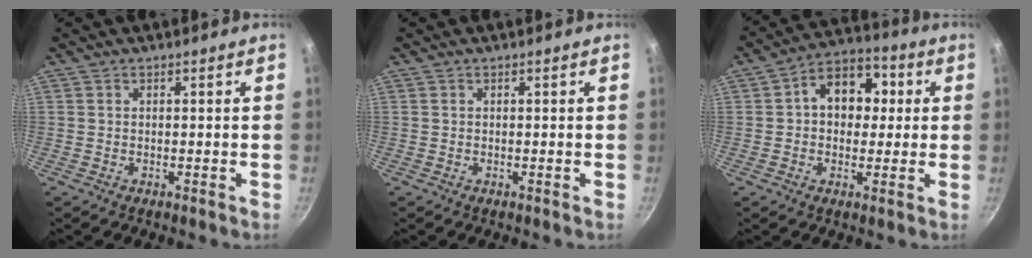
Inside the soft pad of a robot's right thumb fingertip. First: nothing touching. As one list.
[{"total": 0.0}, {"total": 11.1, "force": [1.6, 8.4, 7.1], "torque": [-0.057, 0.024, 0.008]}]